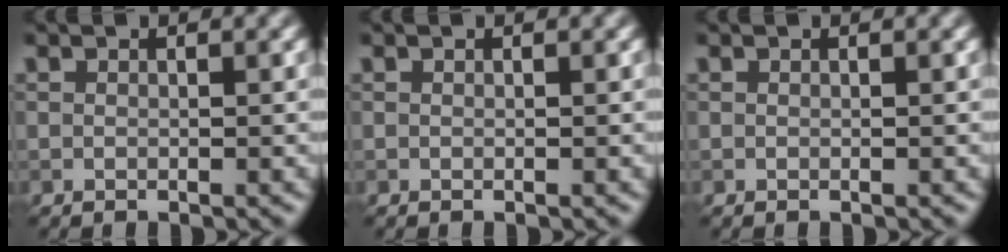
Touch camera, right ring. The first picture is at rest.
{"total": 0.0}
{"total": 0.0}